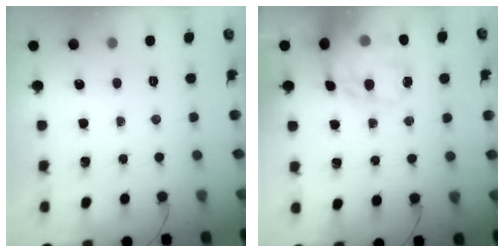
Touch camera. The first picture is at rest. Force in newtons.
{"total": 17.4, "press": 17.0, "slide": 4.0}